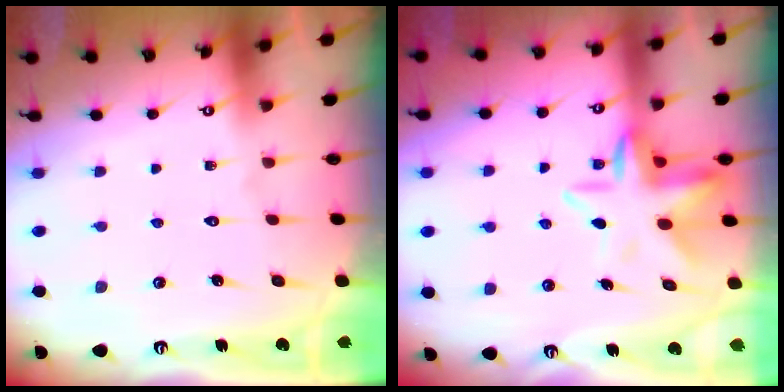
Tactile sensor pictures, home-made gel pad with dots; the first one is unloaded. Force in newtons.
{"total": 9.9, "press": 9.6, "slide": 2.4}